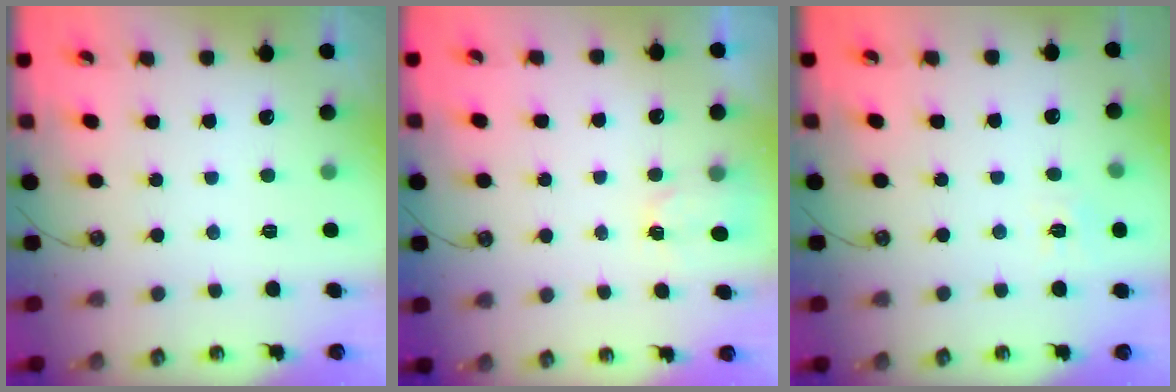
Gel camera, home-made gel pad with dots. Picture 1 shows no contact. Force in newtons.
{"total": 2.2, "press": 2.2, "slide": 0.4}
{"total": 6.1, "press": 6.1, "slide": 0.7}